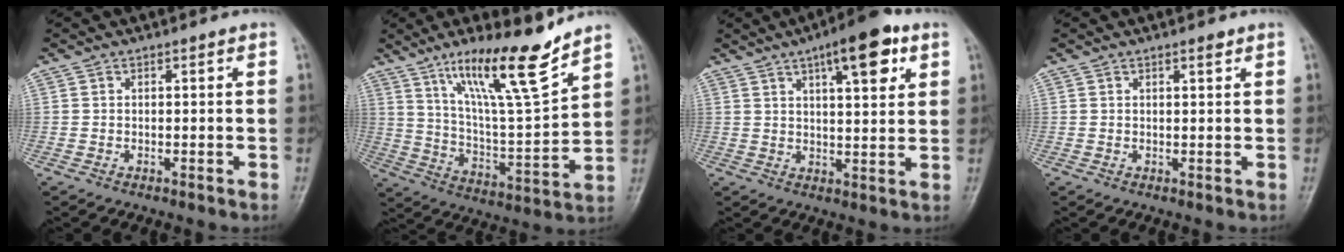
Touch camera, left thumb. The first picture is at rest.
{"total": 17.4, "force": [11.9, 2.2, 12.4], "torque": [-0.194, -0.073, 0.214]}
{"total": 11.8, "force": [5.8, 3.8, 9.5], "torque": [-0.117, -0.014, 0.080]}
{"total": 1.2, "force": [0.8, 0.3, 0.8], "torque": [-0.011, -0.005, 0.013]}